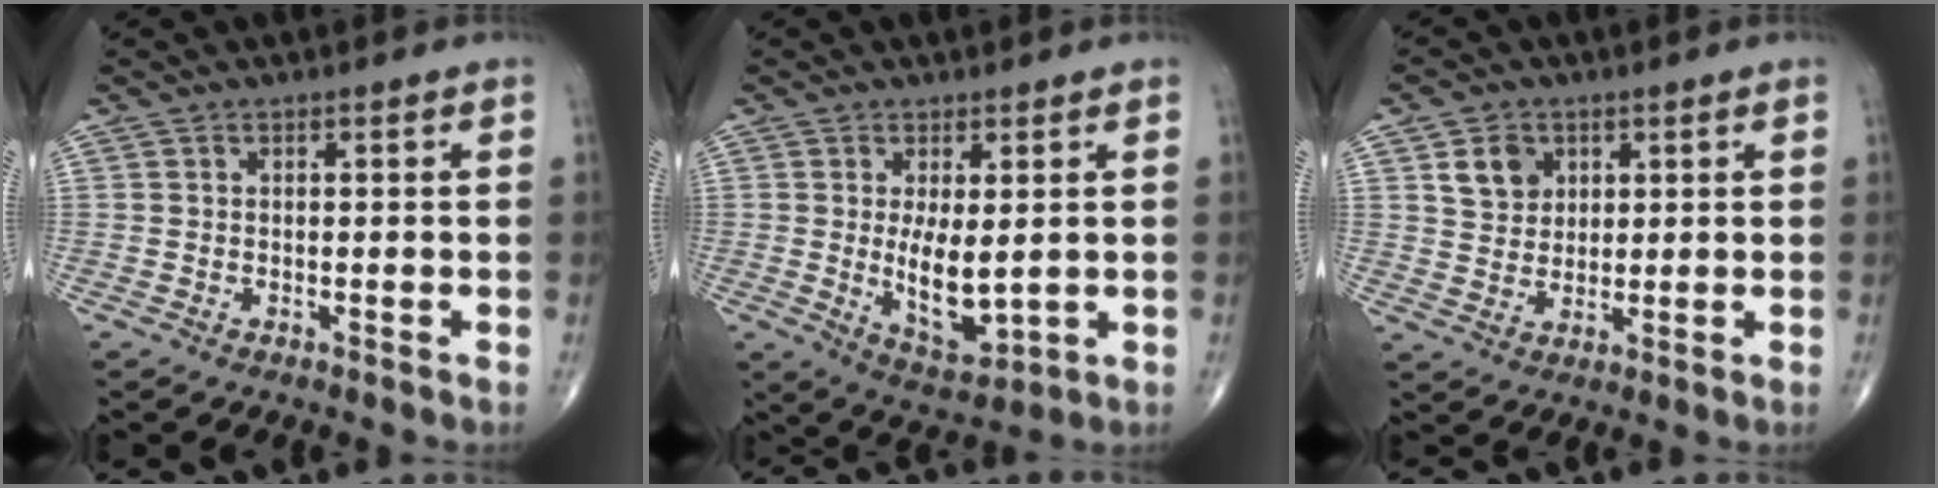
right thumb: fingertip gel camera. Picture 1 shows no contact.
{"total": 8.5, "force": [0.2, 3.7, 7.6], "torque": [-0.111, -0.023, 0.020]}
{"total": 6.2, "force": [2.6, 5.0, 2.6], "torque": [-0.022, -0.013, 0.047]}